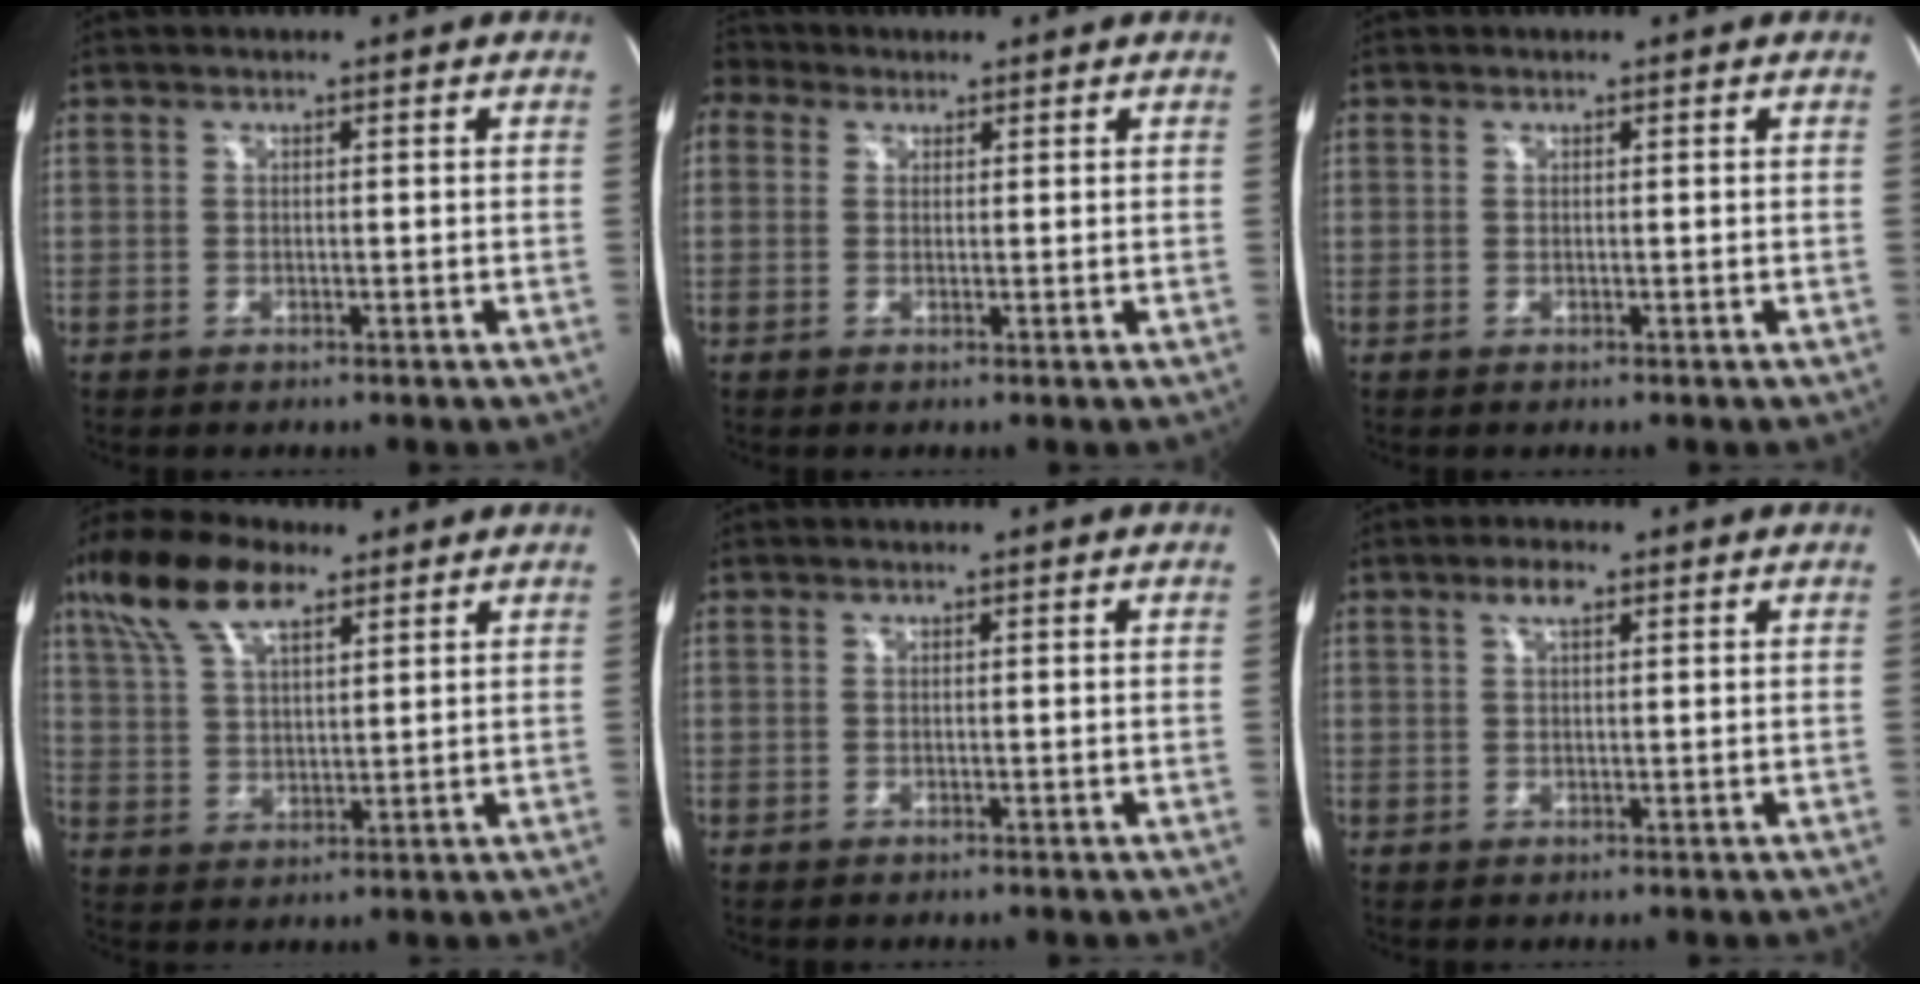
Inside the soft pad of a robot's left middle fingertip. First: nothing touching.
{"total": 3.4, "force": [2.1, 2.6, 0.8], "torque": [-0.023, 0.029, 0.041]}
{"total": 0.0}
{"total": 11.3, "force": [7.2, 4.1, 7.7], "torque": [-0.166, 0.028, 0.139]}
{"total": 0.0}
{"total": 2.5, "force": [1.3, 0.7, 2.0], "torque": [-0.042, 0.009, 0.026]}